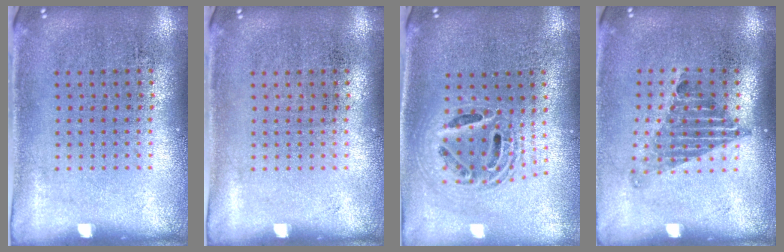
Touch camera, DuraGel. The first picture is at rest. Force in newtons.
{"total": 0.0}
{"total": 1.9, "press": 1.5, "slide": 1.2}
{"total": 1.3, "press": 1.0, "slide": 0.9}